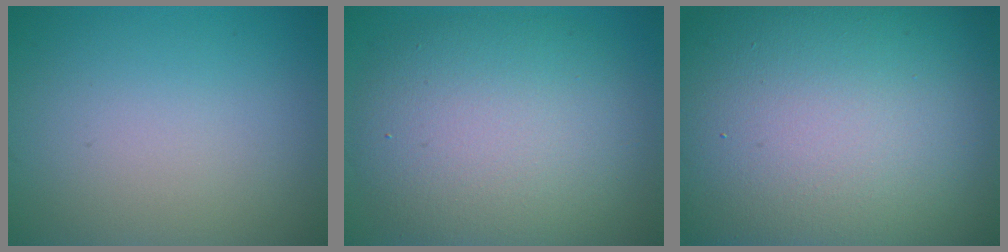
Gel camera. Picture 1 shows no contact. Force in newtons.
{"total": 9.8, "press": 9.8, "slide": 0.7}
{"total": 23.6, "press": 23.6, "slide": 1.3}